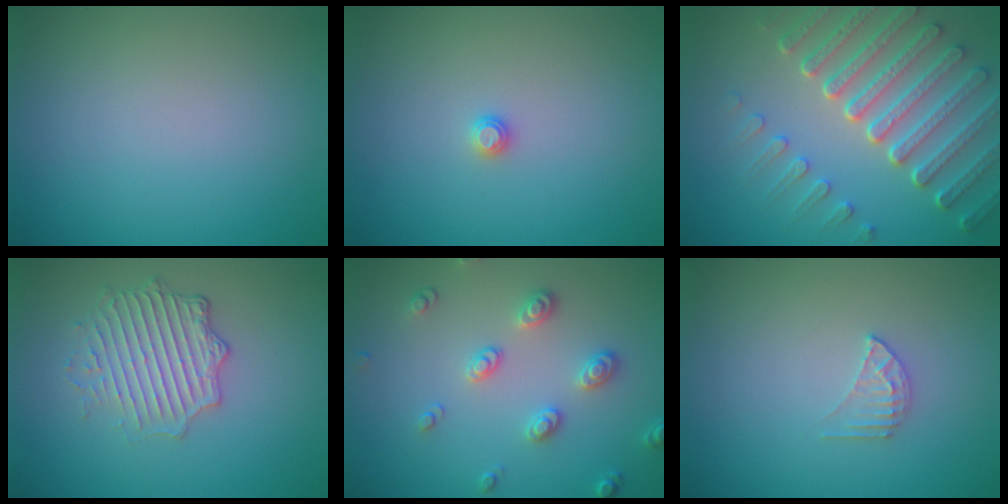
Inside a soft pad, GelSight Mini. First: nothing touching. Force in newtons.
{"total": 0.8, "press": 0.8, "slide": 0.1}
{"total": 7.5, "press": 5.6, "slide": 5.0}
{"total": 4.3, "press": 3.4, "slide": 2.6}
{"total": 3.1, "press": 2.7, "slide": 1.4}
{"total": 1.5, "press": 1.5, "slide": 0.2}